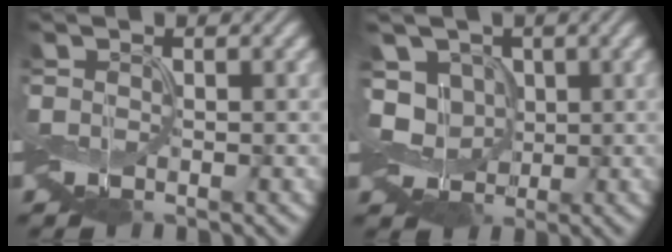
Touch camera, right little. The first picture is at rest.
{"total": 4.9, "force": [-0.2, 4.1, 2.7], "torque": [-0.054, -0.002, -0.014]}